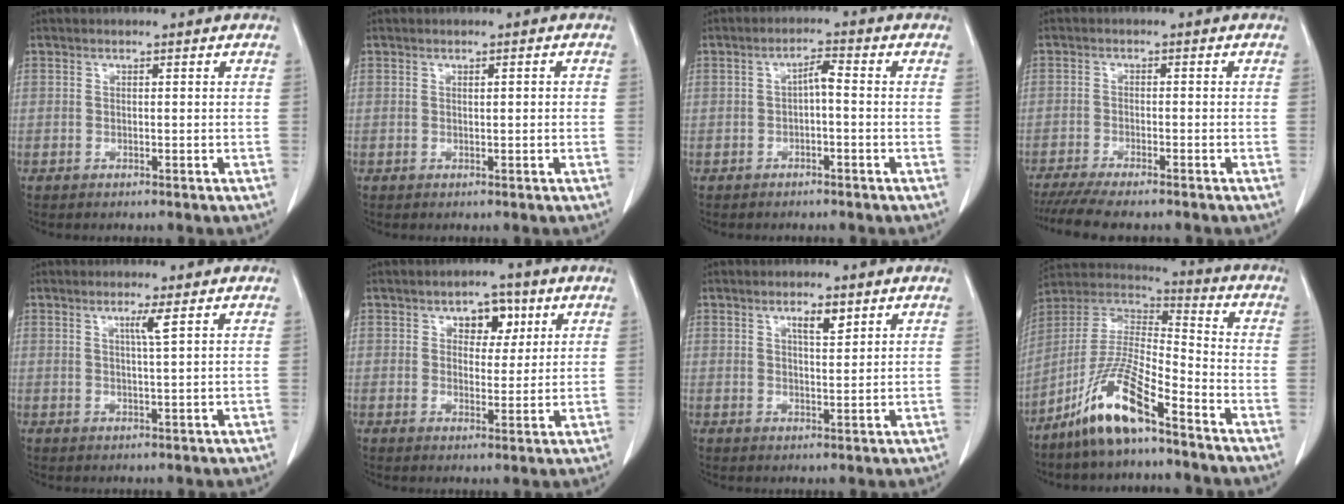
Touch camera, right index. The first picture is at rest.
{"total": 1.0, "force": [0.1, 0.2, 0.9], "torque": [-0.017, 0.003, 0.004]}
{"total": 2.6, "force": [-0.3, 0.6, 2.5], "torque": [-0.045, 0.013, -0.003]}
{"total": 8.4, "force": [-7.2, 1.1, 4.3], "torque": [-0.063, -0.015, -0.114]}
{"total": 2.3, "force": [1.1, -0.6, 2.0], "torque": [-0.037, -0.006, 0.021]}
{"total": 5.1, "force": [2.4, 3.1, 3.3], "torque": [-0.039, 0.010, 0.034]}
{"total": 3.3, "force": [1.9, 0.8, 2.5], "torque": [-0.043, -0.003, 0.032]}
{"total": 13.6, "force": [-9.0, 2.2, 10.0], "torque": [-0.204, -0.004, -0.173]}